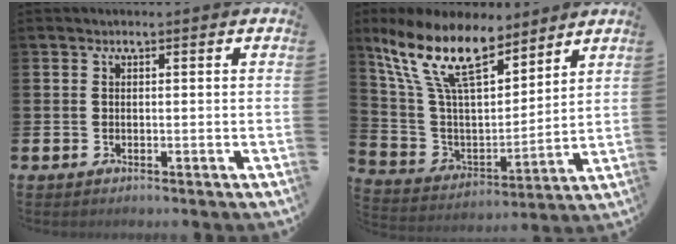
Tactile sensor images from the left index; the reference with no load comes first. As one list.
[{"total": 14.4, "force": [10.8, 5.4, 7.8], "torque": [-0.193, -0.045, 0.193]}]